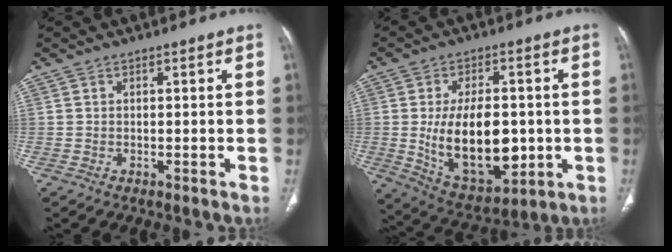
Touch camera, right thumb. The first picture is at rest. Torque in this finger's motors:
{"motor_torque": [1.38, 1.49, 0.99, -0.79, 0.15]}